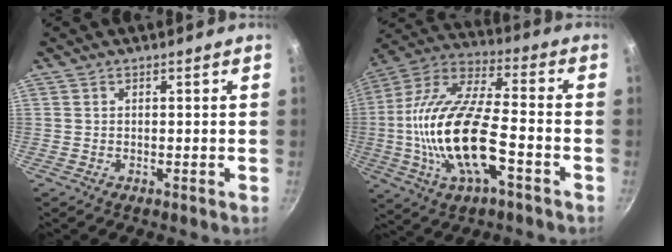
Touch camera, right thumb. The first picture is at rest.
{"total": 21.5, "force": [-5.1, 8.6, 19.0], "torque": [-0.372, 0.031, -0.110]}